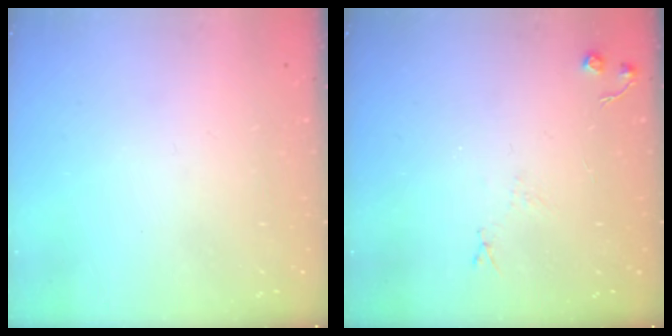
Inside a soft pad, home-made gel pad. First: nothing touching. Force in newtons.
{"total": 4.9, "press": 4.8, "slide": 0.7}